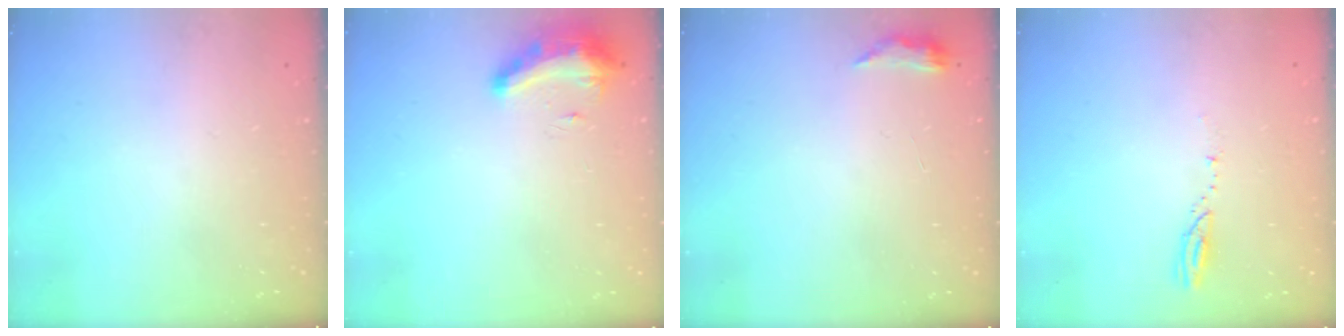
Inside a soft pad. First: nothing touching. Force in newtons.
{"total": 19.6, "press": 13.3, "slide": 14.5}
{"total": 4.6, "press": 4.5, "slide": 0.8}
{"total": 3.3, "press": 3.3, "slide": 0.3}